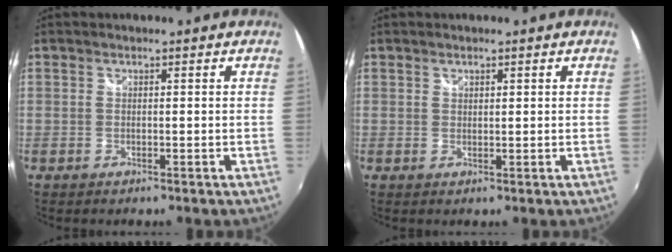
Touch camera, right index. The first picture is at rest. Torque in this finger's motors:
{"motor_torque": [-0.10, 0.00, -0.04, -0.01]}